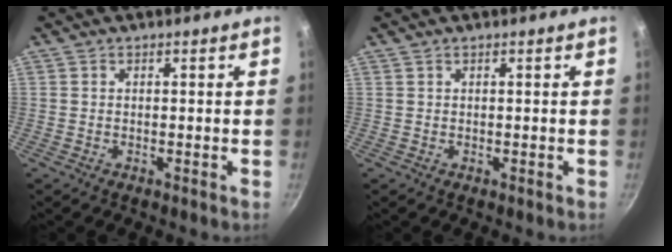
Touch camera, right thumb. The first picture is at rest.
{"total": 0.0}